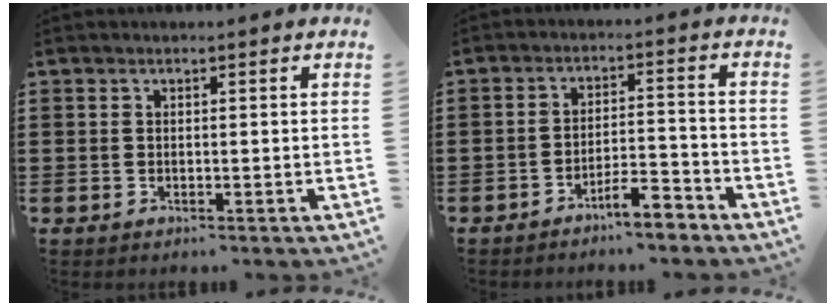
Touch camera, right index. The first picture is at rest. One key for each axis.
{"total": 5.4, "fx": -4.7, "fy": 0.9, "fz": 2.6, "tx": -0.042, "ty": 0.010, "tz": -0.088}